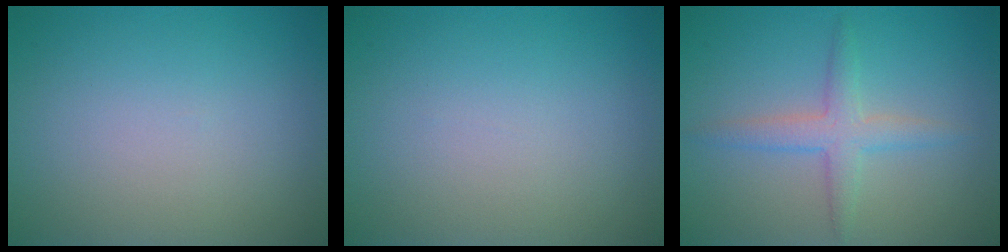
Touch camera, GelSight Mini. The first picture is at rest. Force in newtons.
{"total": 0.0}
{"total": 2.8, "press": 2.8, "slide": 0.0}